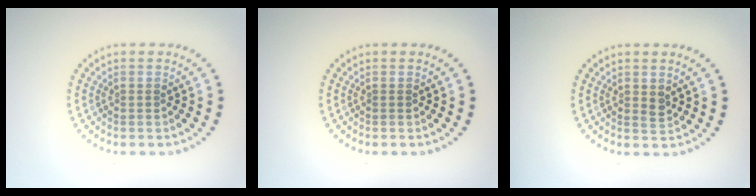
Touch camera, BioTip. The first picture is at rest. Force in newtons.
{"total": 0.0}
{"total": 1.0, "press": 1.0, "slide": 0.3}